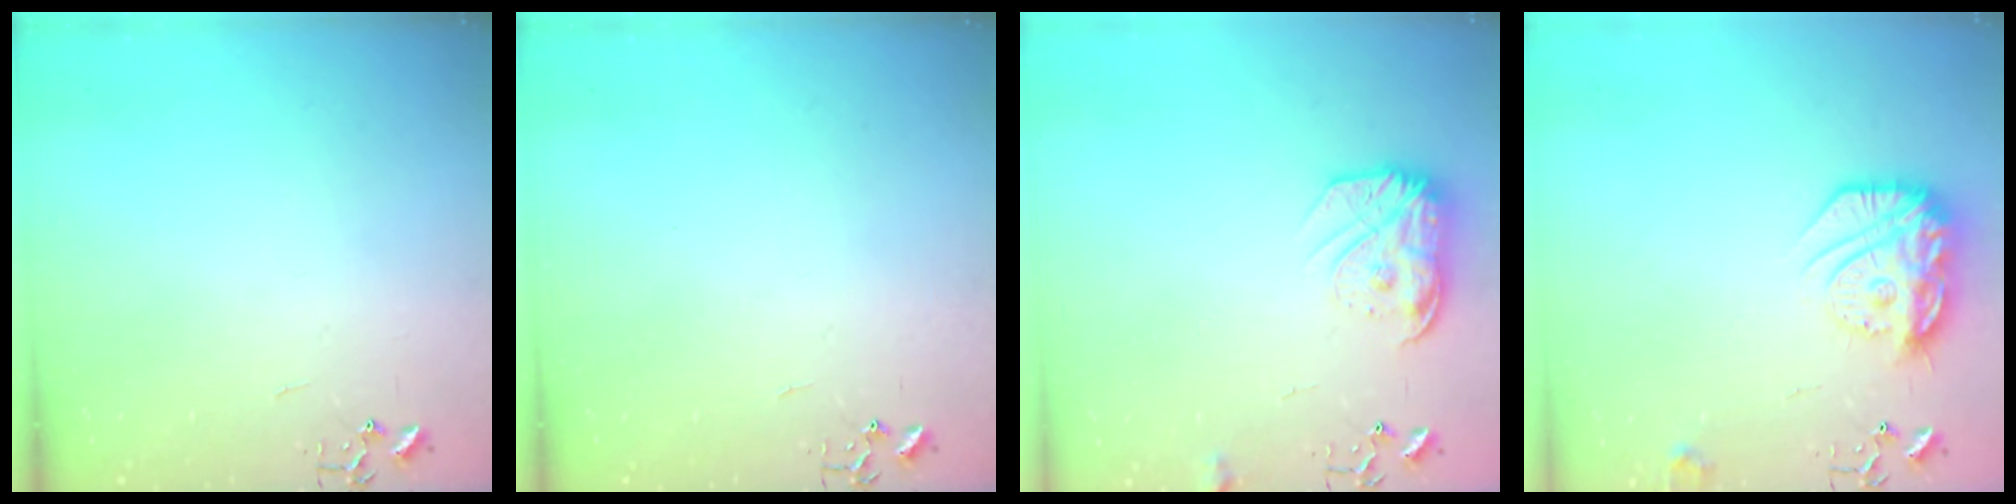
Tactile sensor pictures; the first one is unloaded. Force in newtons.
{"total": 0.0}
{"total": 13.6, "press": 13.6, "slide": 1.0}
{"total": 18.0, "press": 18.0, "slide": 1.5}